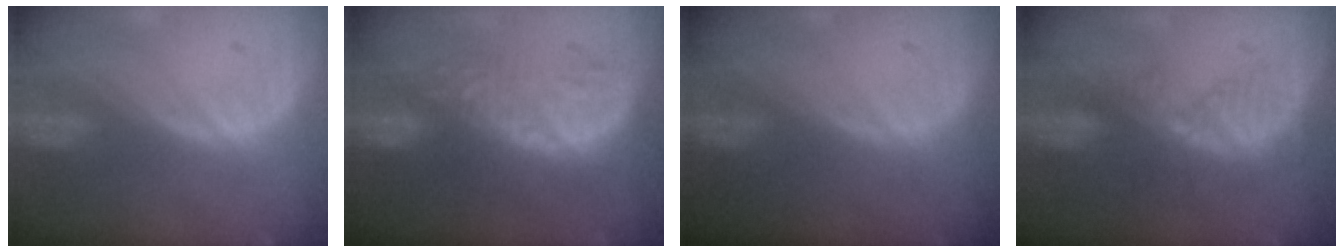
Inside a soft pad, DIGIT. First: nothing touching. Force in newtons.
{"total": 9.8, "press": 8.7, "slide": 4.5}
{"total": 0.0}
{"total": 5.4, "press": 4.6, "slide": 2.8}